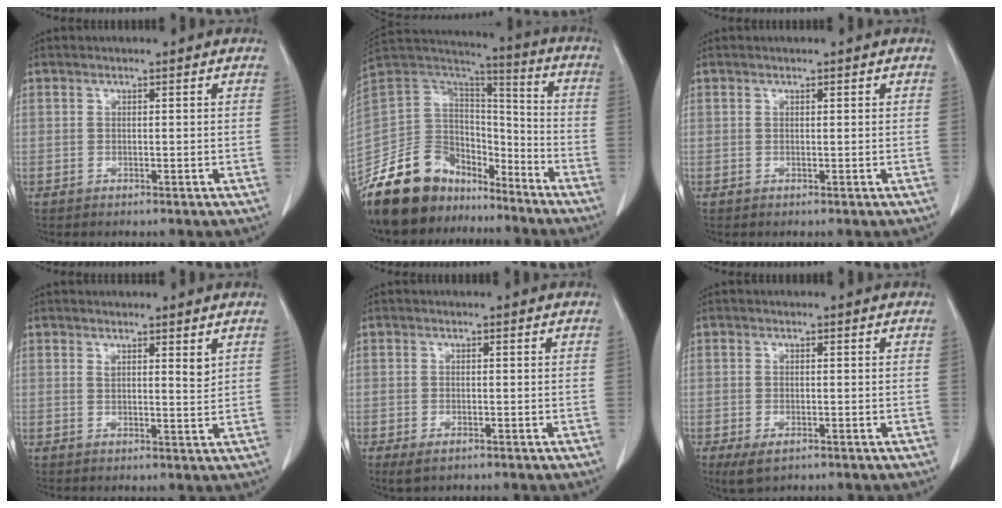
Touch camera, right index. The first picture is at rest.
{"total": 18.0, "force": [-14.1, 9.8, 5.3], "torque": [-0.099, 0.067, -0.250]}
{"total": 0.0}
{"total": 2.4, "force": [1.7, 0.4, 1.7], "torque": [-0.025, -0.010, 0.026]}
{"total": 2.3, "force": [-1.3, 1.2, 1.5], "torque": [-0.028, -0.005, -0.014]}
{"total": 3.3, "force": [-1.8, 1.7, 2.3], "torque": [-0.042, -0.008, -0.023]}